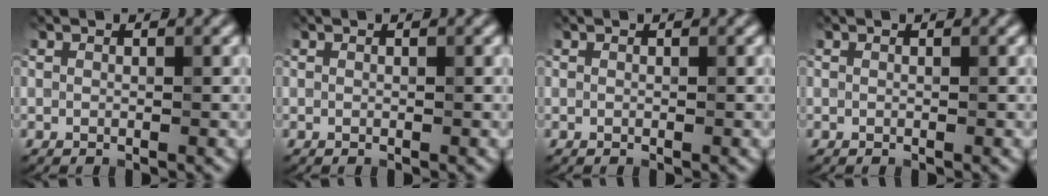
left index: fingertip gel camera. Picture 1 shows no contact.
{"total": 0.0}
{"total": 0.0}
{"total": 0.0}